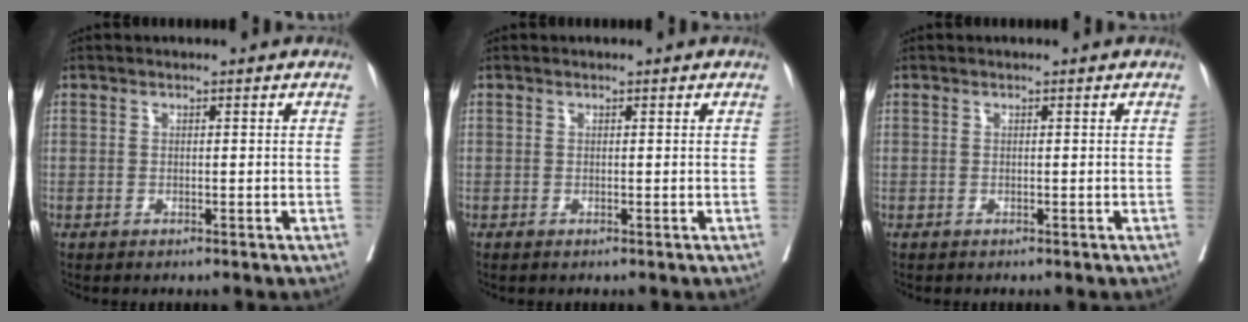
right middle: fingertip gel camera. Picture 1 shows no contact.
{"total": 0.0}
{"total": 0.0}